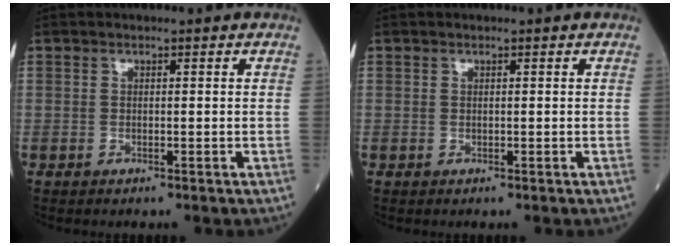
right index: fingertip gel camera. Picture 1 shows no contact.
{"total": 0.0}